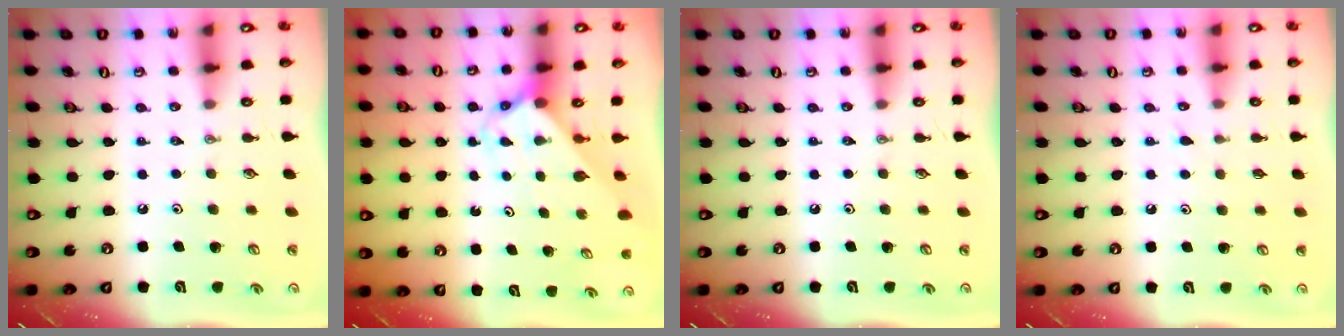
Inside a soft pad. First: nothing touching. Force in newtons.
{"total": 2.3, "press": 2.3, "slide": 0.1}
{"total": 0.0}
{"total": 7.0, "press": 6.9, "slide": 0.7}